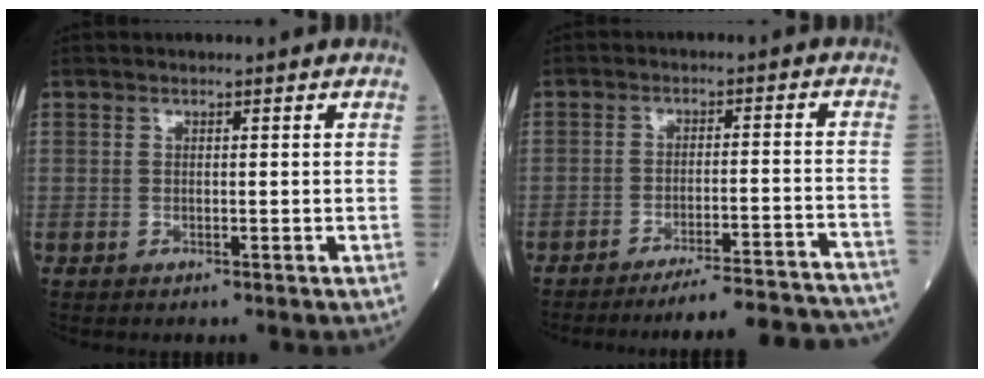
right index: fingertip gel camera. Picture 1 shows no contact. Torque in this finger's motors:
{"motor_torque": [0.84, -0.99, 0.68, 0.13]}